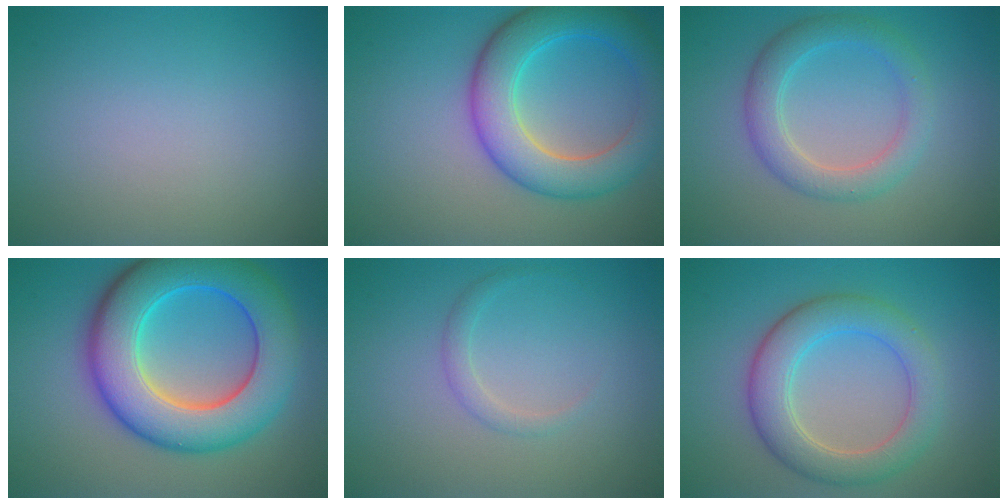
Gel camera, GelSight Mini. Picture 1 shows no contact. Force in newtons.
{"total": 7.3, "press": 7.3, "slide": 0.1}
{"total": 3.7, "press": 3.7, "slide": 0.1}
{"total": 11.2, "press": 11.2, "slide": 0.1}
{"total": 1.2, "press": 1.2, "slide": 0.1}
{"total": 5.5, "press": 5.5, "slide": 0.0}